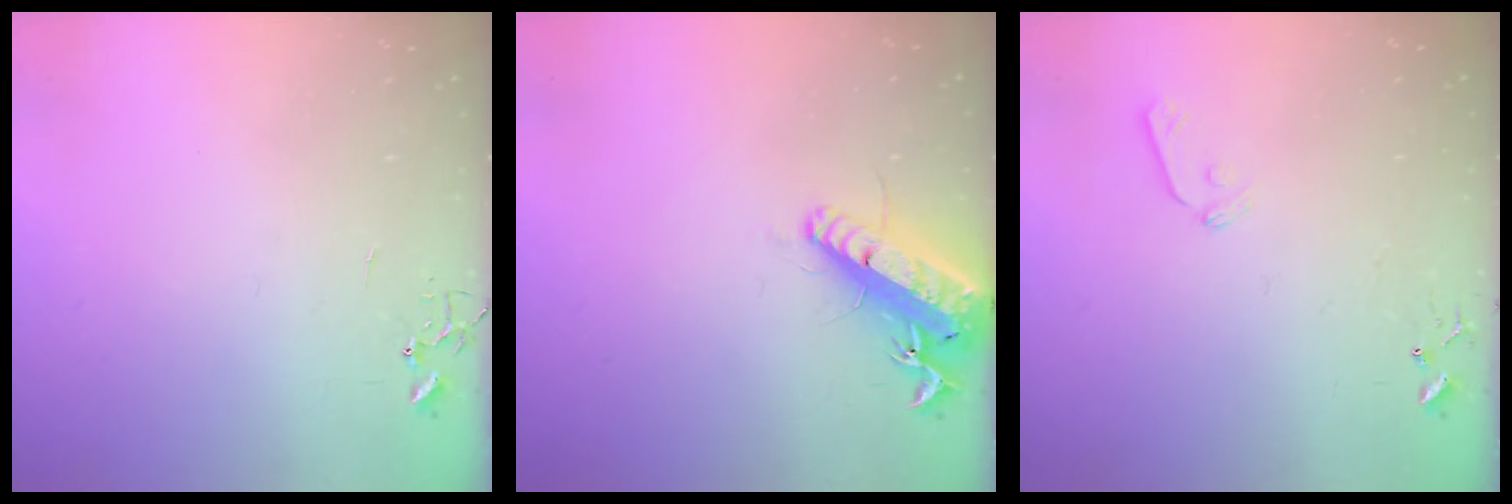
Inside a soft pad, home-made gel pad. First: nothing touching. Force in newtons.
{"total": 17.1, "press": 16.8, "slide": 3.4}
{"total": 5.9, "press": 5.8, "slide": 0.6}